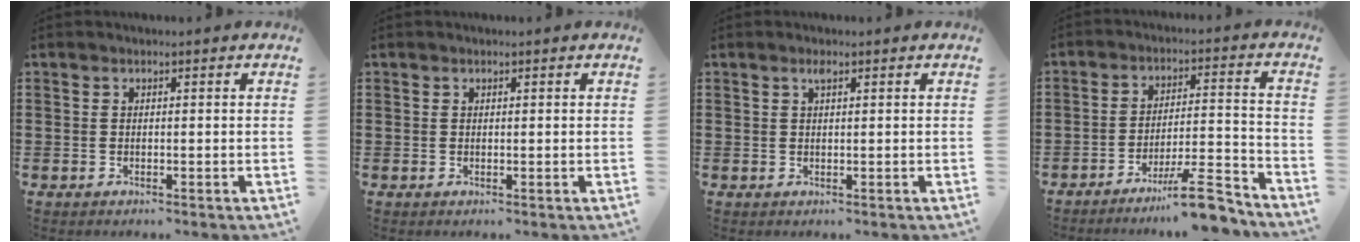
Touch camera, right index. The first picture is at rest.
{"total": 0.0}
{"total": 1.0, "force": [0.5, 0.2, 0.8], "torque": [-0.018, 0.002, 0.010]}
{"total": 10.1, "force": [-8.0, 0.9, 6.1], "torque": [-0.085, 0.023, -0.145]}